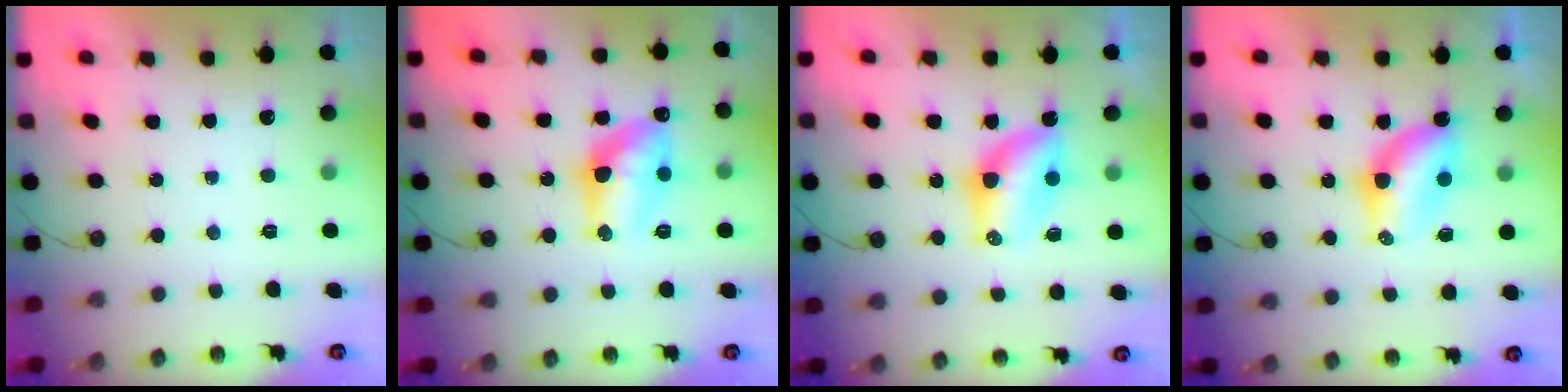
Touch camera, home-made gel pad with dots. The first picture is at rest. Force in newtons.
{"total": 13.2, "press": 13.2, "slide": 1.0}
{"total": 6.8, "press": 6.8, "slide": 0.5}
{"total": 6.5, "press": 6.5, "slide": 0.2}